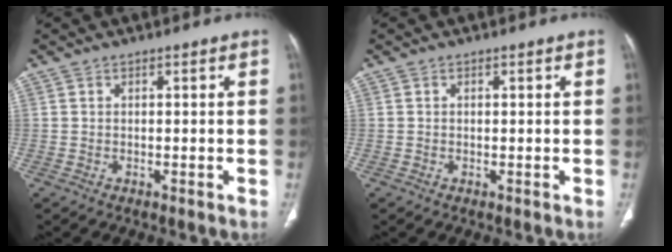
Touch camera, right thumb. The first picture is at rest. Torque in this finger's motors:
{"motor_torque": [0.05, 0.46, -0.48, 0.33, 0.08]}